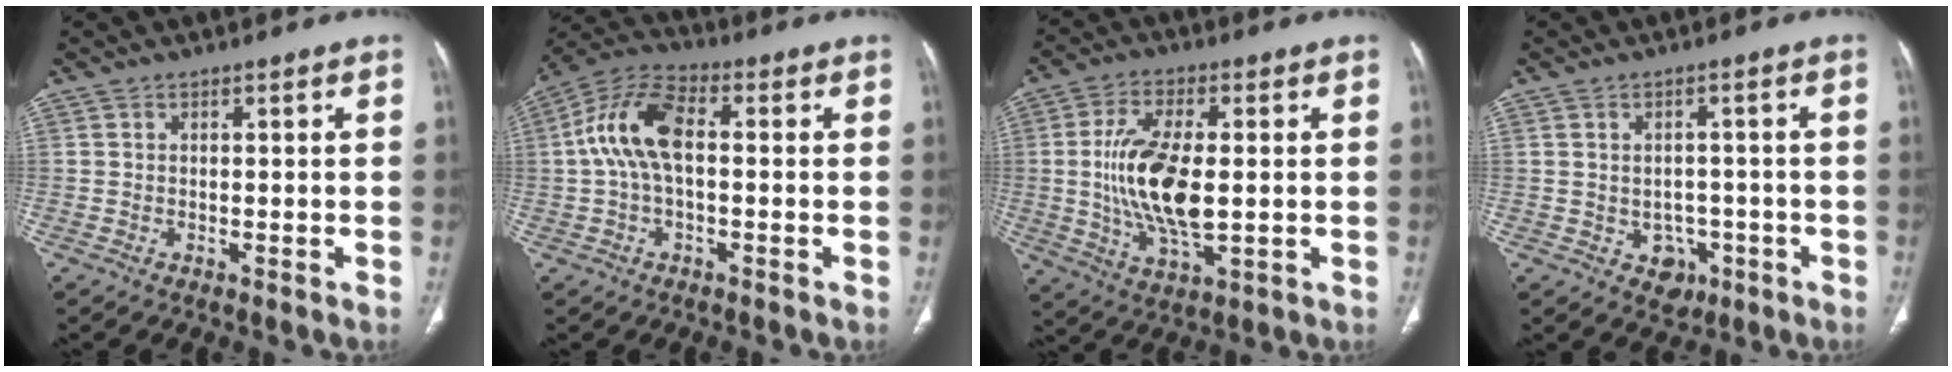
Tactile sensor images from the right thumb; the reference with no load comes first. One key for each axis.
{"total": 11.4, "fx": 0.6, "fy": 5.9, "fz": 9.8, "tx": -0.203, "ty": 0.035, "tz": 0.004}
{"total": 14.8, "fx": -0.1, "fy": 6.5, "fz": 13.3, "tx": -0.261, "ty": -0.010, "tz": 0.002}
{"total": 4.8, "fx": -1.6, "fy": 4.0, "fz": 2.0, "tx": -0.006, "ty": 0.014, "tz": -0.012}